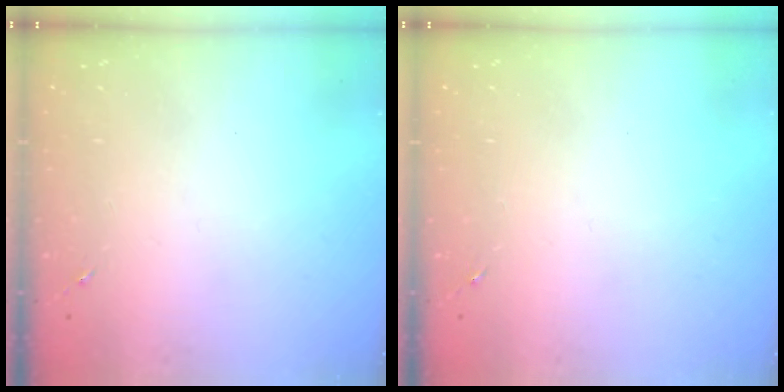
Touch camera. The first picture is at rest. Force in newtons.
{"total": 0.0}